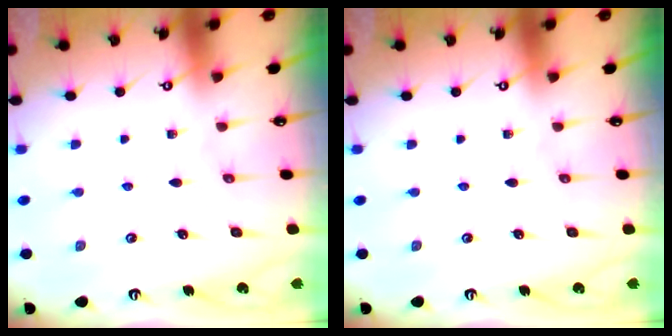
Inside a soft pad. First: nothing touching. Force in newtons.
{"total": 0.0}